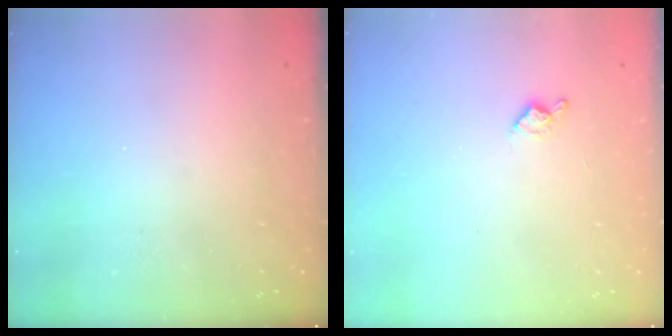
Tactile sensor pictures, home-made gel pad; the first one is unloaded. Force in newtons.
{"total": 4.5, "press": 4.5, "slide": 0.7}